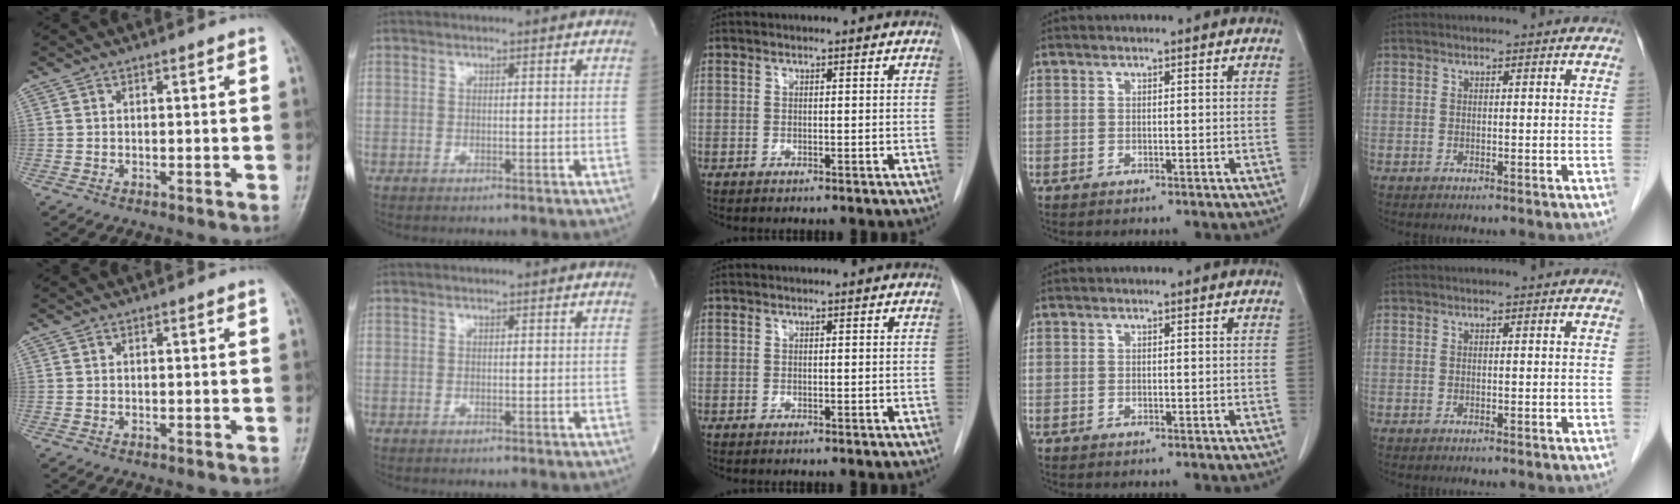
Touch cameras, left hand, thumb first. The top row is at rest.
{}